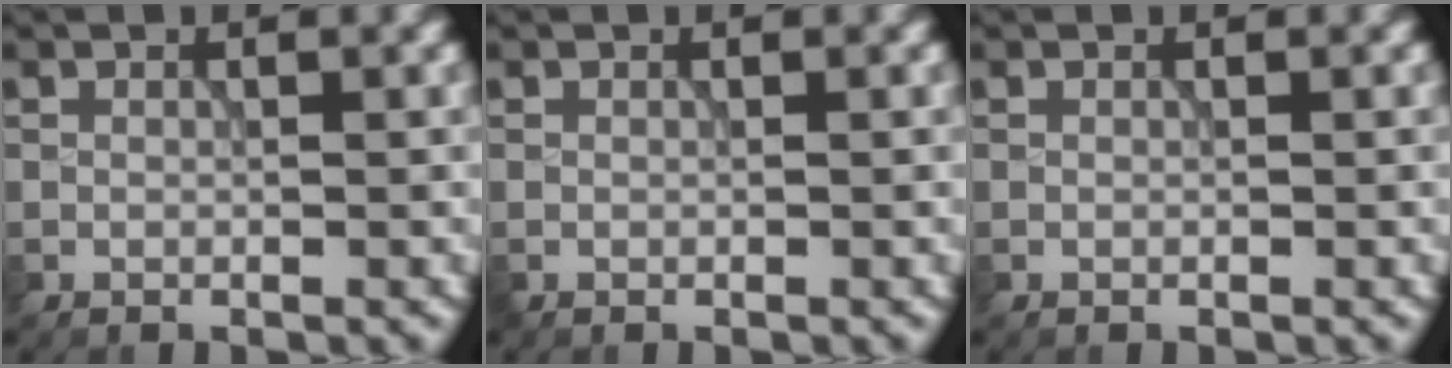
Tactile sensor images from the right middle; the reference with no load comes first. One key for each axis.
{"total": 0.0}
{"total": 0.0}